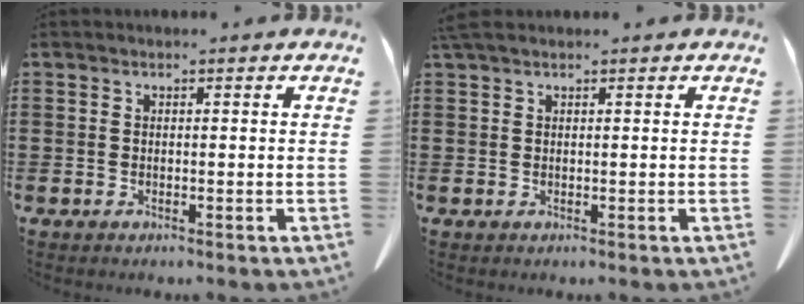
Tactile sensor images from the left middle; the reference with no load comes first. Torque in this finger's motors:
{"motor_torque": [0.41, 0.11, 0.10, 0.08]}